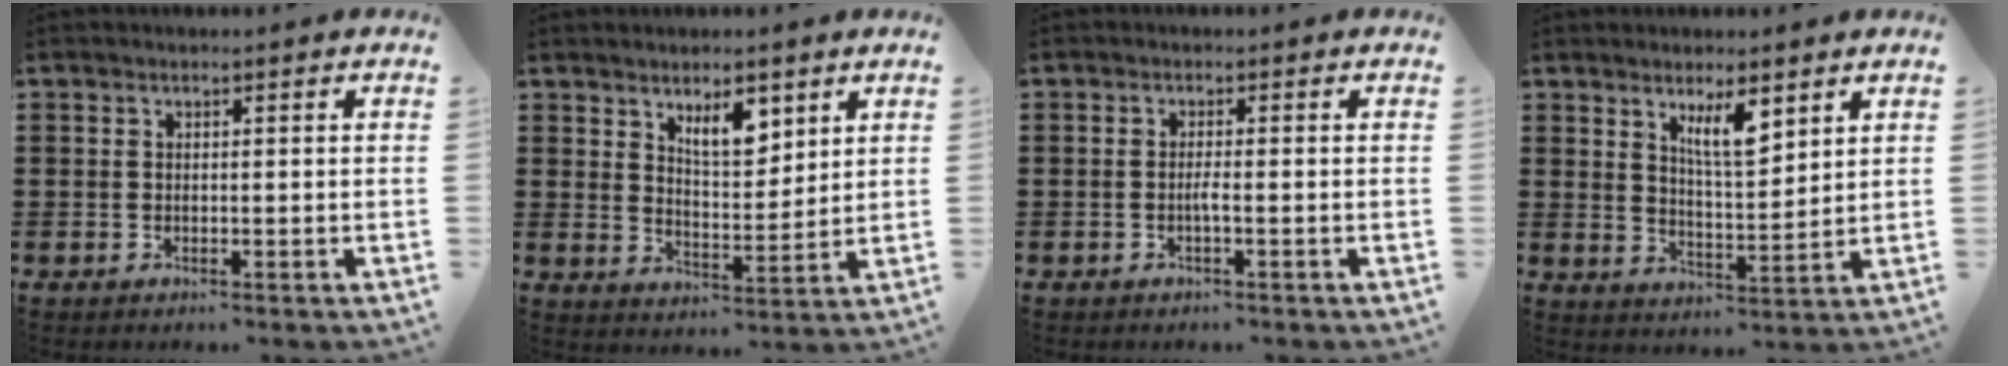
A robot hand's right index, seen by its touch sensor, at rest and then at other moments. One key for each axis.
{"total": 6.0, "fx": 3.9, "fy": 2.5, "fz": 3.9, "tx": -0.062, "ty": -0.009, "tz": 0.064}
{"total": 1.4, "fx": -0.5, "fy": -0.1, "fz": 1.3, "tx": -0.025, "ty": -0.003, "tz": -0.010}
{"total": 6.2, "fx": 3.8, "fy": 1.7, "fz": 4.6, "tx": -0.091, "ty": -0.002, "tz": 0.063}